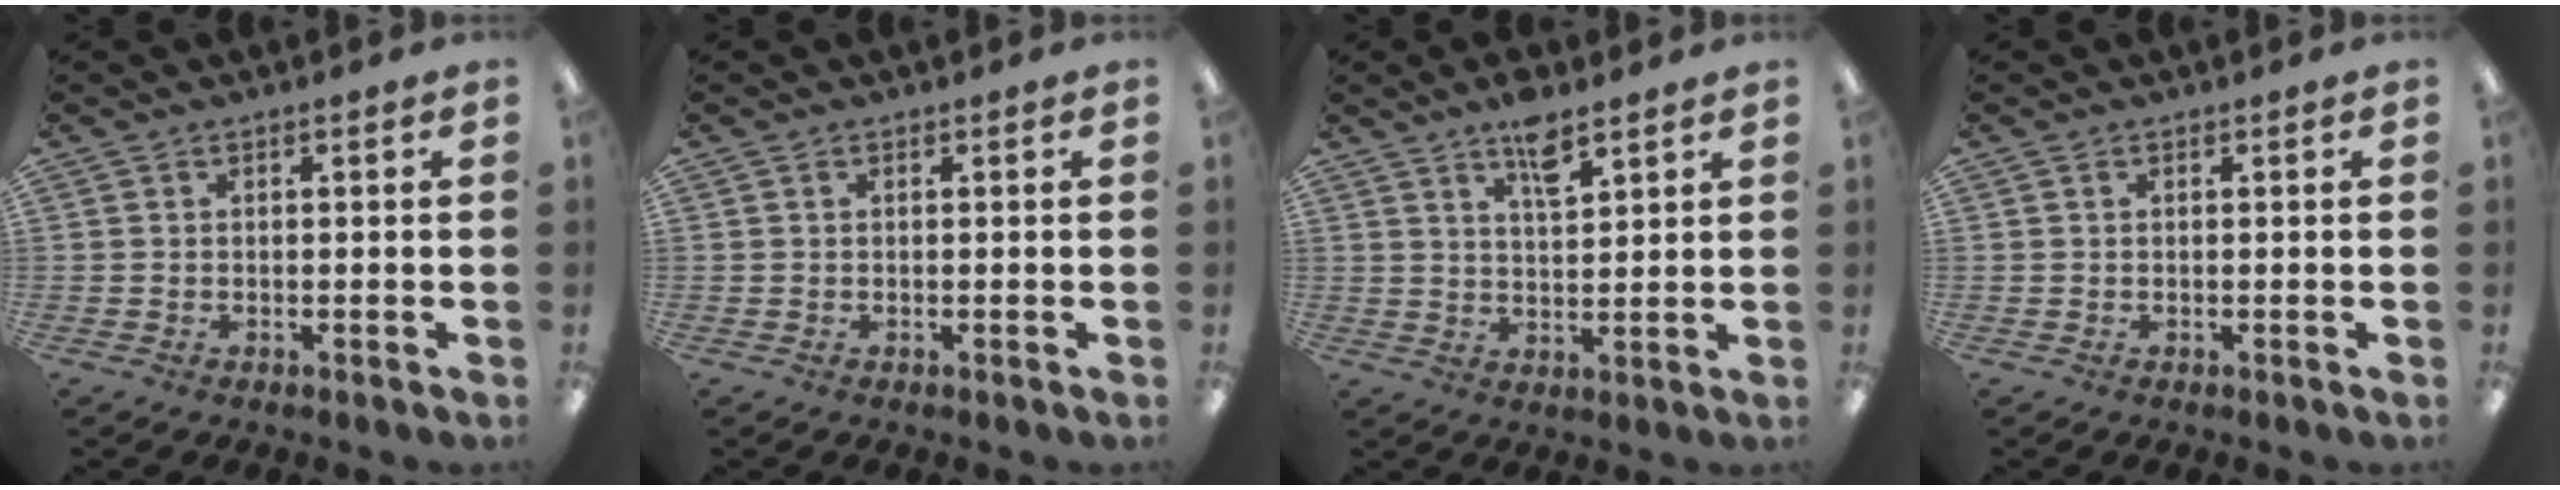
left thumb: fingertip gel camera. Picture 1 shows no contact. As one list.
[{"total": 0.0}, {"total": 6.7, "force": [4.9, 2.1, 4.1], "torque": [-0.061, -0.026, 0.082]}, {"total": 0.0}]